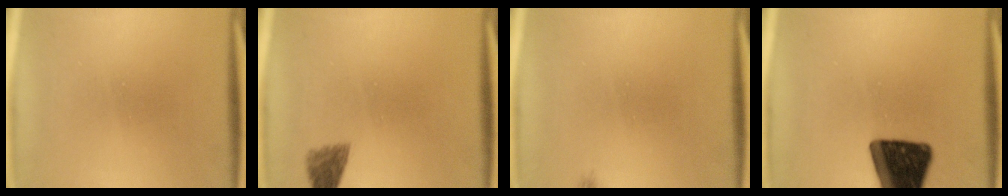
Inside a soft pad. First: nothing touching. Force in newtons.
{"total": 2.0}
{"total": 0.6}
{"total": 16.2}